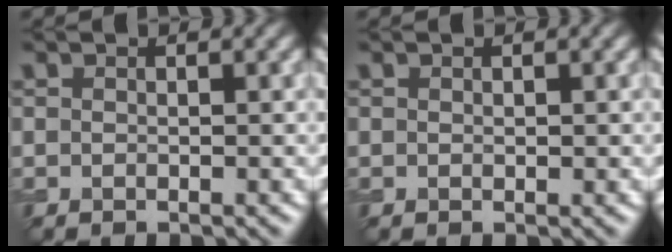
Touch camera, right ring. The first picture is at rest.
{"total": 0.0}